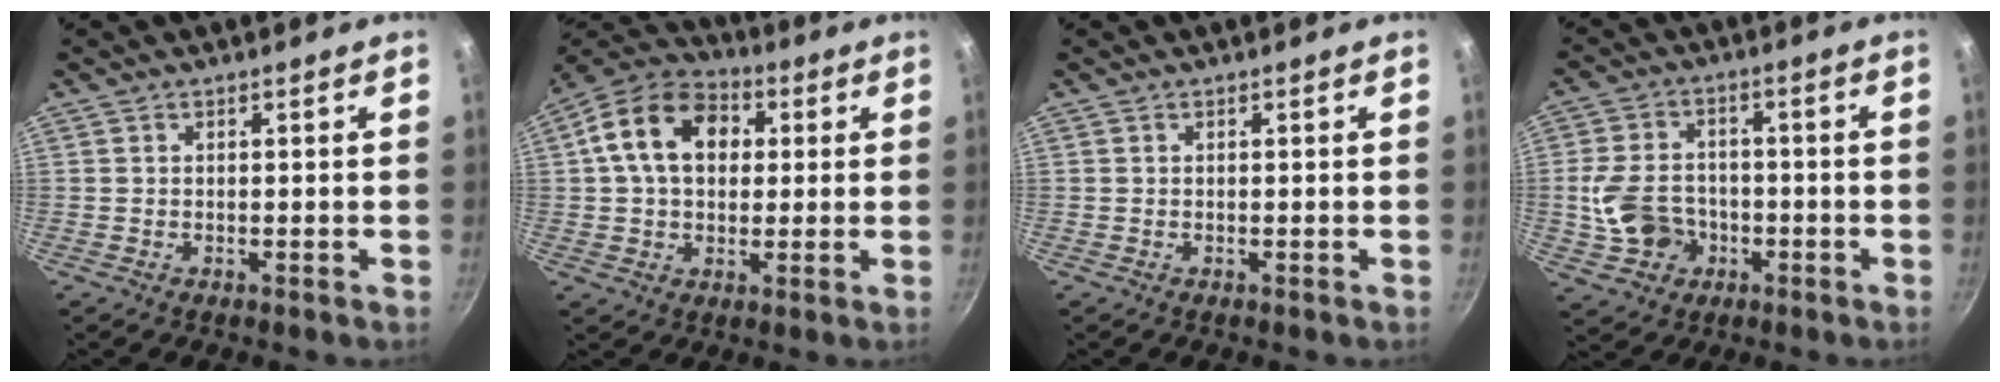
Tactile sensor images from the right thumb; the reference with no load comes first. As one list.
[{"total": 15.4, "force": [3.1, 11.2, 10.1], "torque": [-0.148, 0.025, 0.036]}, {"total": 0.0}, {"total": 10.6, "force": [-2.1, 8.5, 5.9], "torque": [-0.097, 0.022, -0.033]}]